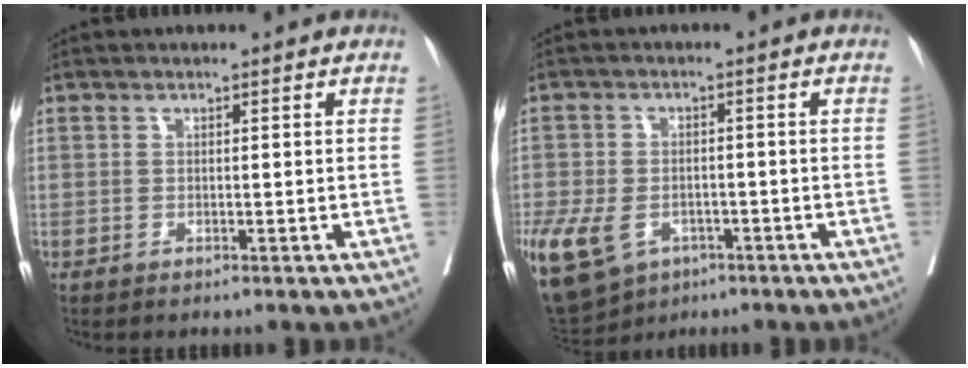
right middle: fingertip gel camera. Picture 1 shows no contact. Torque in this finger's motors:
{"motor_torque": [0.24, -0.25, 0.78, 0.21]}